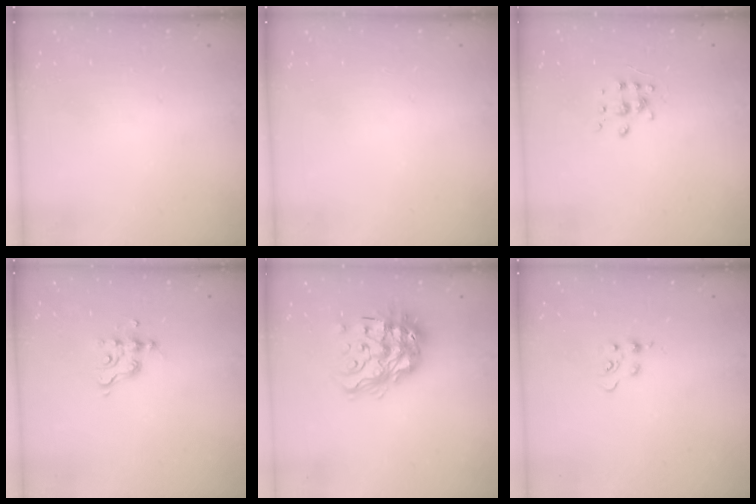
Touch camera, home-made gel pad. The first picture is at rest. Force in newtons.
{"total": 0.0}
{"total": 6.0, "press": 6.0, "slide": 0.5}
{"total": 5.0, "press": 5.0, "slide": 0.3}
{"total": 17.4, "press": 17.4, "slide": 1.5}
{"total": 5.0, "press": 5.0, "slide": 0.5}